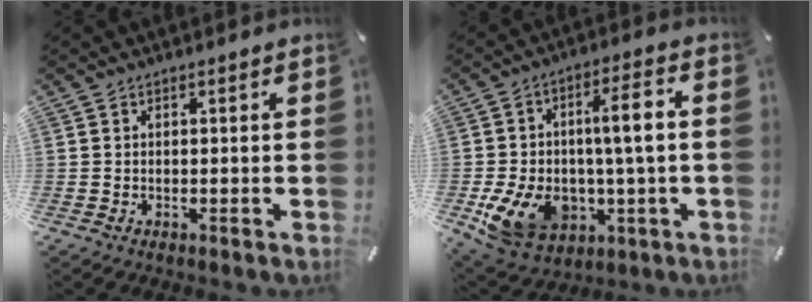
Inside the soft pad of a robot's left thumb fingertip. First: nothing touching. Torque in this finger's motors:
{"motor_torque": [-0.33, 1.45, 1.00, 0.95, 0.52]}